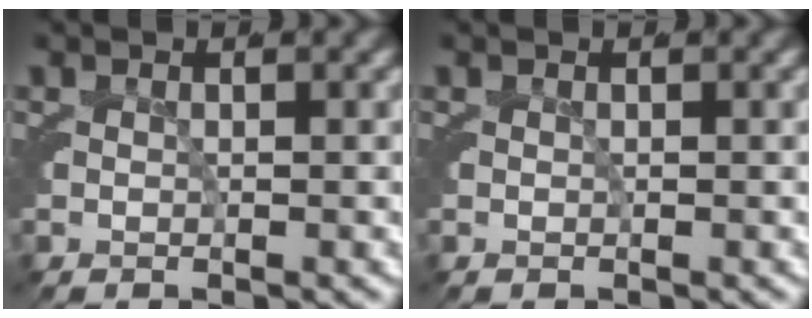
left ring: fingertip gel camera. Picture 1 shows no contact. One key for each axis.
{"total": 0.0}